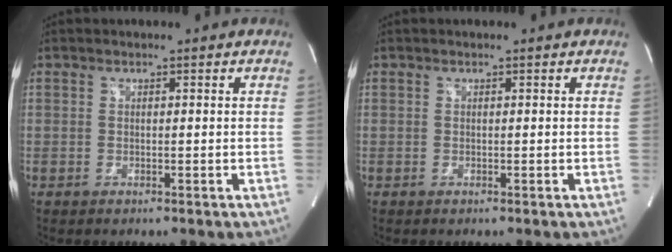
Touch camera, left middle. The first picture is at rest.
{"total": 0.0}